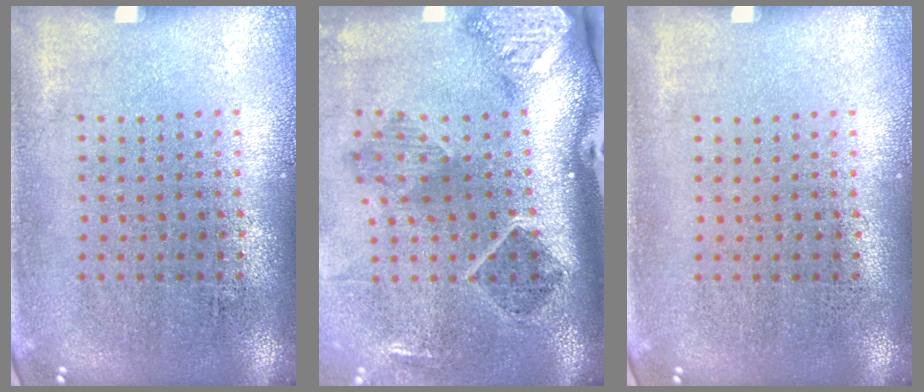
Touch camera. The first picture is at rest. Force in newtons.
{"total": 2.9, "press": 1.9, "slide": 2.2}
{"total": 0.0}